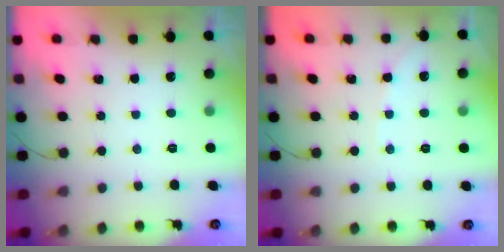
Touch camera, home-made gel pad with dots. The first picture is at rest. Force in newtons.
{"total": 2.5, "press": 2.4, "slide": 0.5}